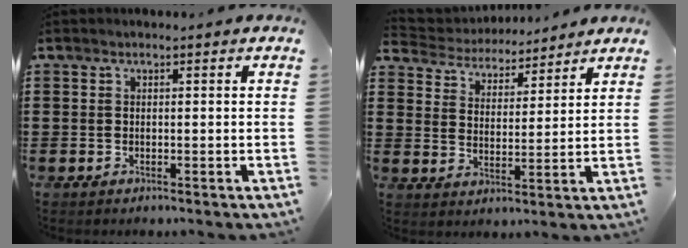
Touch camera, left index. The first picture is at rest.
{"total": 4.4, "force": [4.3, 0.8, -0.2], "torque": [-0.023, -0.027, 0.072]}